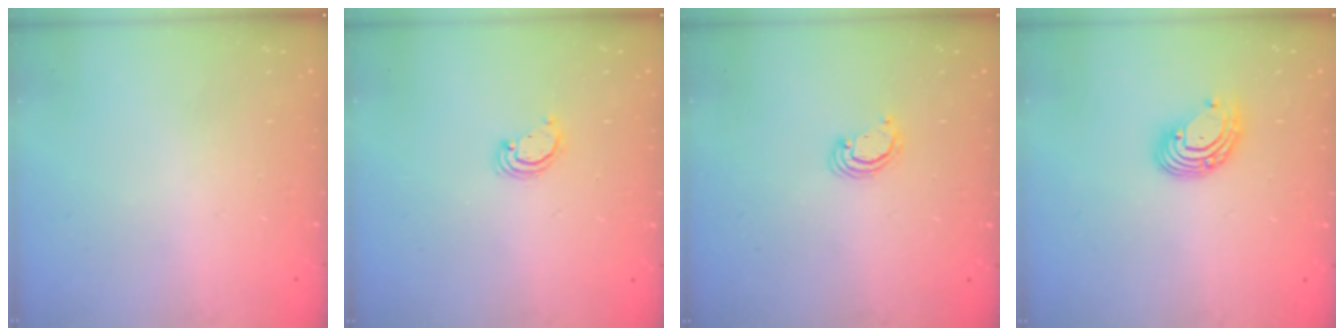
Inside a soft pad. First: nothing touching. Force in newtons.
{"total": 2.8, "press": 2.8, "slide": 0.2}
{"total": 2.4, "press": 2.4, "slide": 0.3}
{"total": 7.3, "press": 7.3, "slide": 0.8}